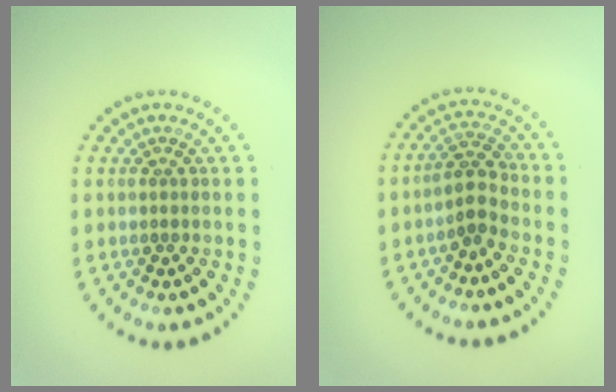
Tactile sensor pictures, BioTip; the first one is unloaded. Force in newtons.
{"total": 2.3, "press": 1.9, "slide": 1.2}